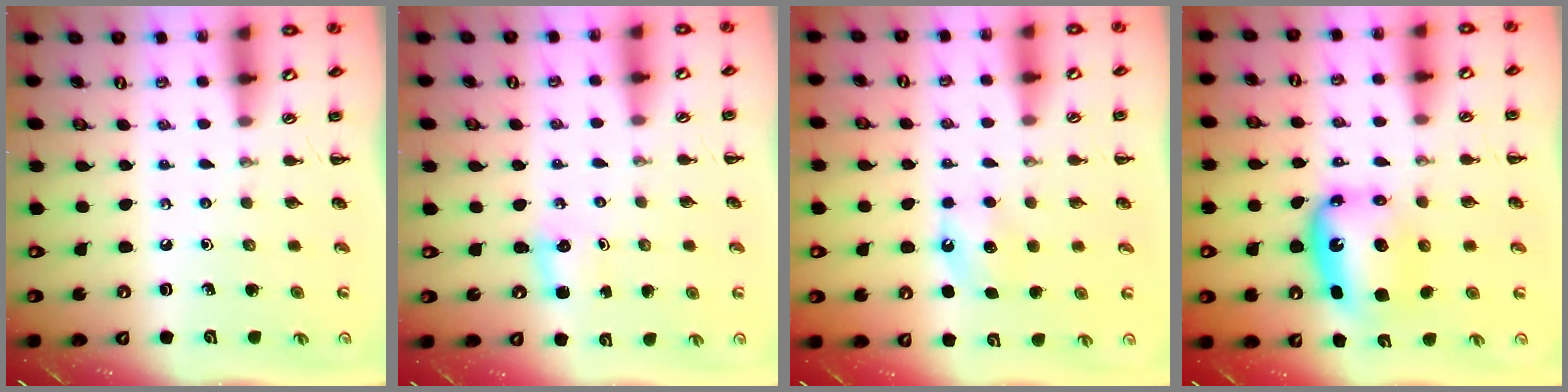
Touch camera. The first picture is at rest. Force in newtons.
{"total": 1.8, "press": 1.7, "slide": 0.5}
{"total": 6.0, "press": 5.8, "slide": 1.6}
{"total": 8.5, "press": 8.2, "slide": 2.3}